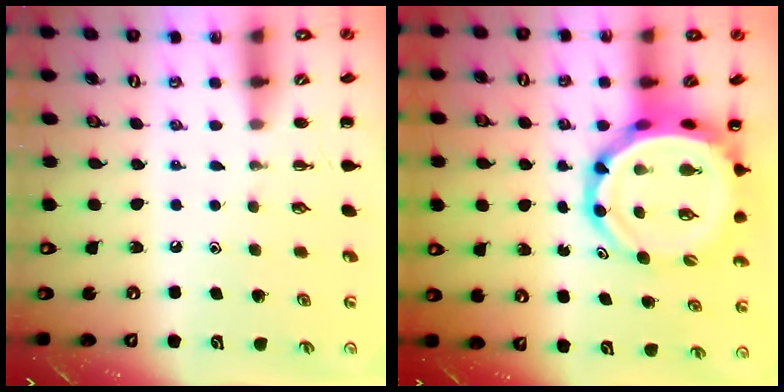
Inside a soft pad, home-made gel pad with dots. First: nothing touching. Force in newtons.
{"total": 11.0, "press": 10.6, "slide": 3.0}